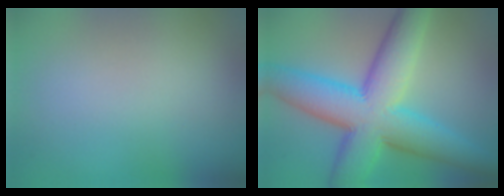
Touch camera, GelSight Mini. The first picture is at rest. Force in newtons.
{"total": 11.3, "press": 11.3, "slide": 0.2}